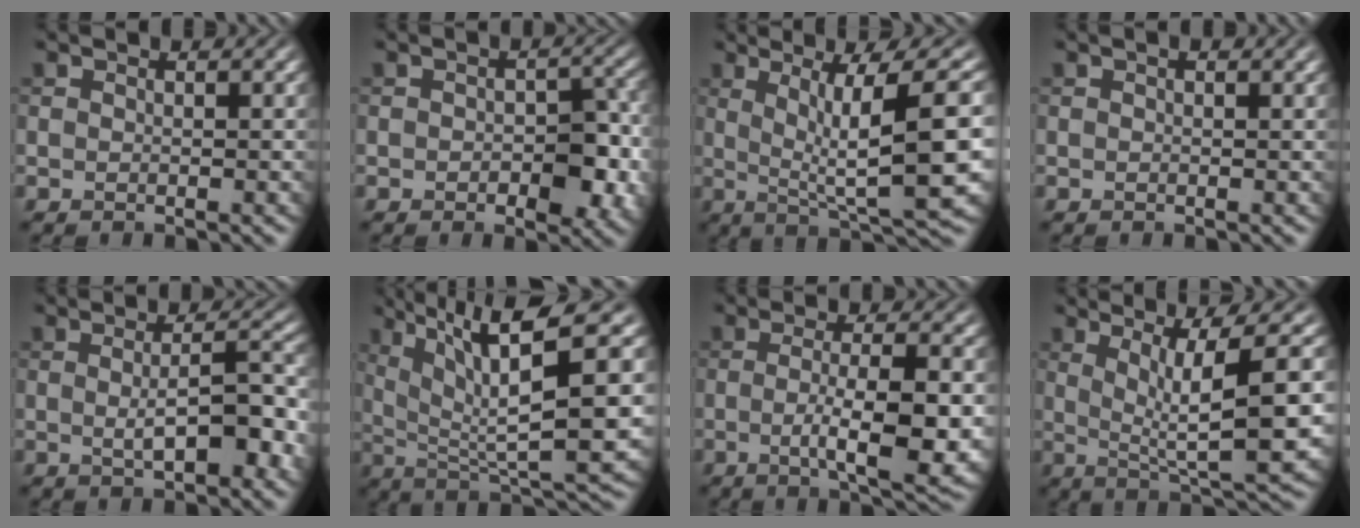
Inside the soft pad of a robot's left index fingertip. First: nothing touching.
{"total": 5.2, "force": [-1.1, 2.9, 4.1], "torque": [-0.041, -0.004, -0.016]}
{"total": 10.3, "force": [1.4, 1.9, 10.0], "torque": [-0.143, 0.008, 0.027]}
{"total": 0.9, "force": [0.4, 0.4, 0.7], "torque": [-0.011, 0.004, 0.006]}
{"total": 4.8, "force": [-0.4, 1.4, 4.5], "torque": [-0.077, -0.004, -0.005]}
{"total": 11.2, "force": [3.6, 2.3, 10.3], "torque": [-0.172, 0.012, 0.071]}
{"total": 7.2, "force": [-1.0, 1.8, 6.9], "torque": [-0.110, -0.010, -0.010]}
{"total": 8.7, "force": [1.2, 1.7, 8.5], "torque": [-0.125, 0.002, 0.023]}